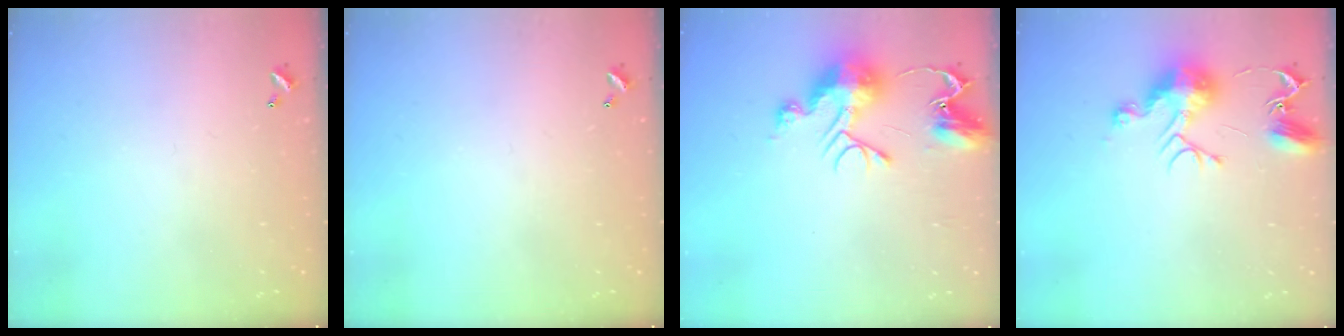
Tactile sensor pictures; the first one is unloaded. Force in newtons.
{"total": 0.0}
{"total": 11.3, "press": 11.3, "slide": 1.0}
{"total": 10.3, "press": 10.3, "slide": 0.5}